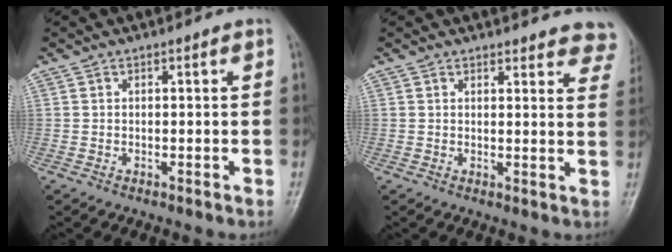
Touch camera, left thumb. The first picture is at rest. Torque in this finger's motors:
{"motor_torque": [0.37, 0.28, 0.05, -0.10, 0.04]}